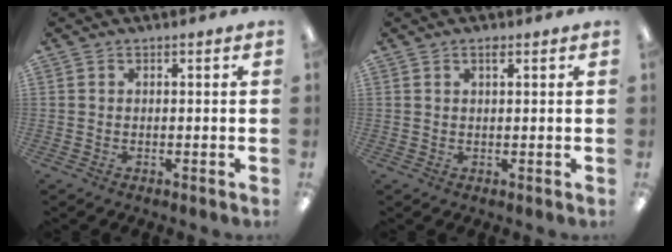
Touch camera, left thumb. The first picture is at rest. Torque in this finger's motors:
{"motor_torque": [-0.33, -0.26, -0.24, -0.08, -0.09]}